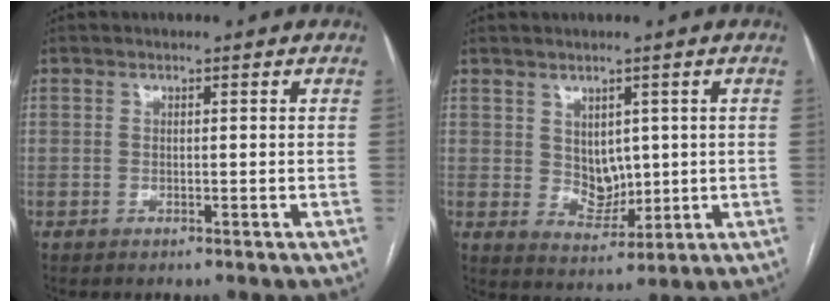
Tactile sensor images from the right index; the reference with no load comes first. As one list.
[{"total": 5.0, "force": [1.0, 3.7, 3.2], "torque": [-0.053, -0.004, 0.033]}]